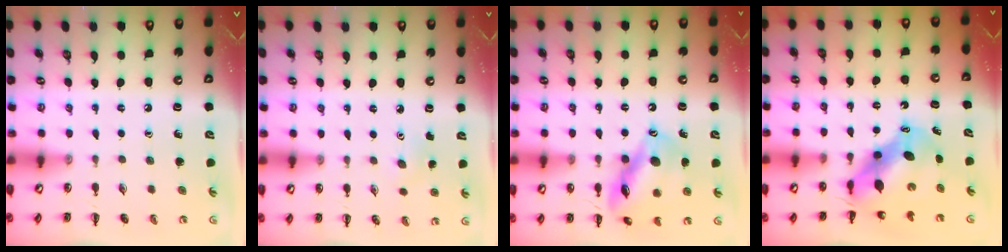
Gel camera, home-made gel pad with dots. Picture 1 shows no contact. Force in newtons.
{"total": 2.8, "press": 2.8, "slide": 0.7}
{"total": 14.6, "press": 14.6, "slide": 1.4}
{"total": 7.5, "press": 7.4, "slide": 1.5}